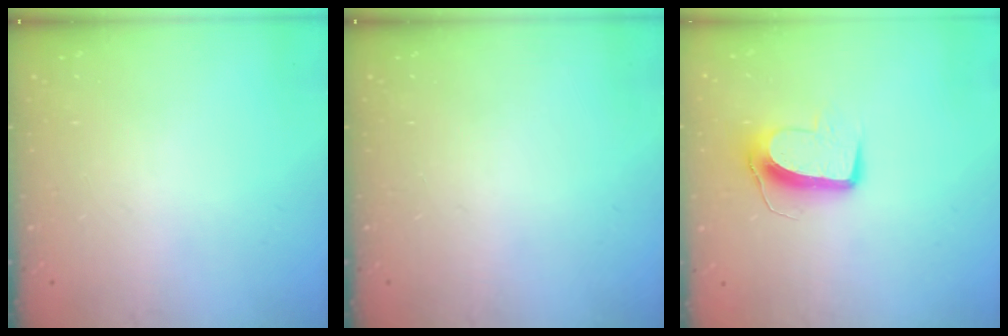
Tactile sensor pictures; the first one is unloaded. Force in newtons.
{"total": 0.0}
{"total": 9.7, "press": 9.7, "slide": 0.6}